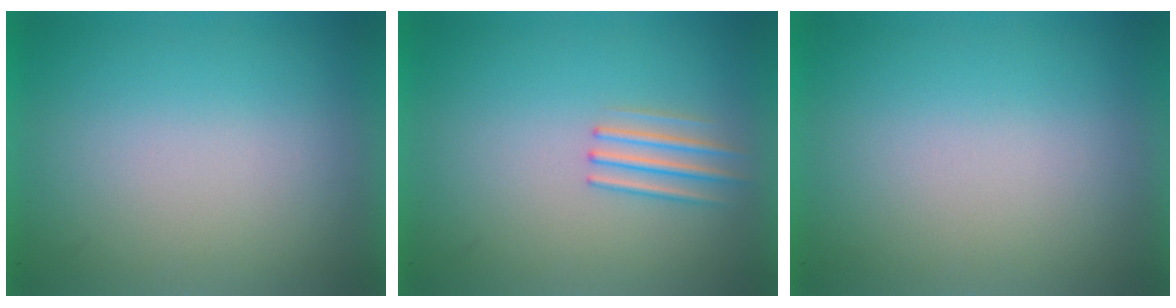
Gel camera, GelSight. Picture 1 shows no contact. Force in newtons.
{"total": 1.7}
{"total": 0.0}